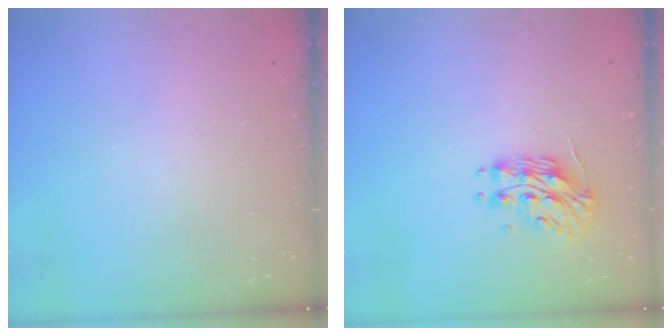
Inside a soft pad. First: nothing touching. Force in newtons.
{"total": 11.8, "press": 11.8, "slide": 0.6}